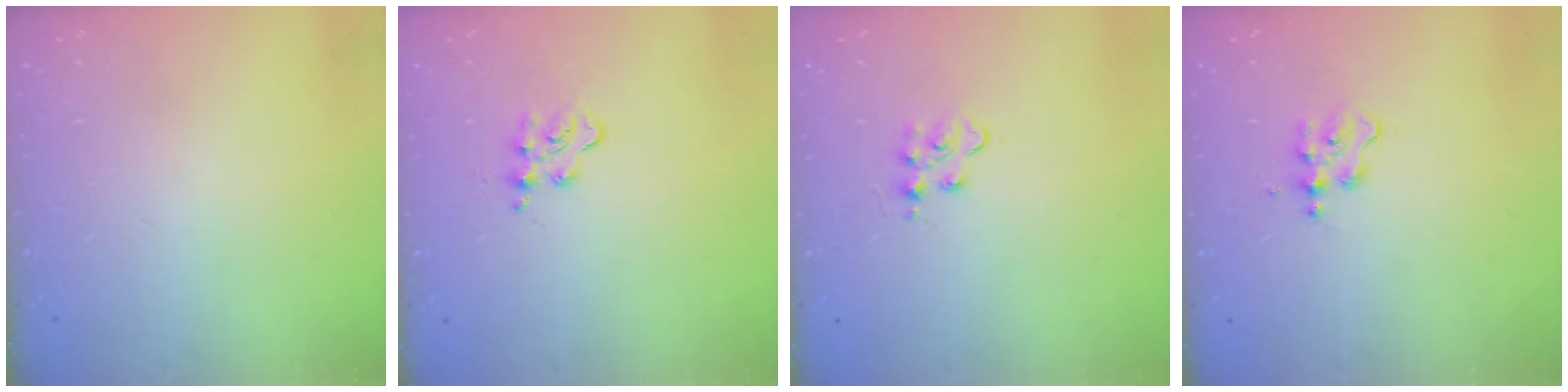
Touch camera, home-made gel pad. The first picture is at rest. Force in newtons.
{"total": 5.3, "press": 5.3, "slide": 0.5}
{"total": 4.6, "press": 4.5, "slide": 0.6}
{"total": 2.6, "press": 2.6, "slide": 0.3}